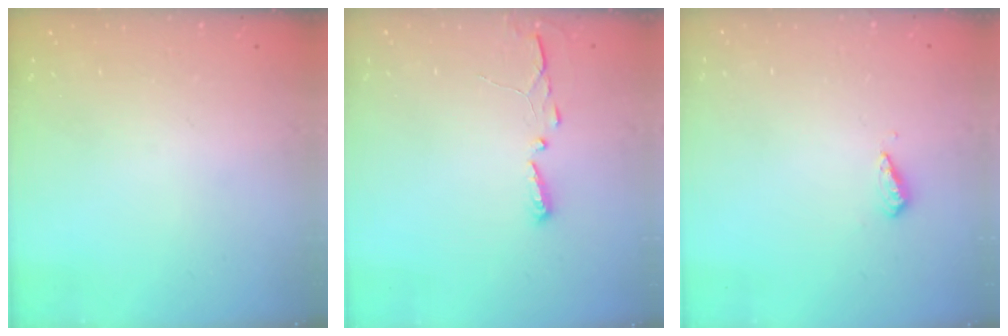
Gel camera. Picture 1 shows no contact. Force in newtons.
{"total": 2.9, "press": 2.9, "slide": 0.4}
{"total": 2.8, "press": 2.8, "slide": 0.7}